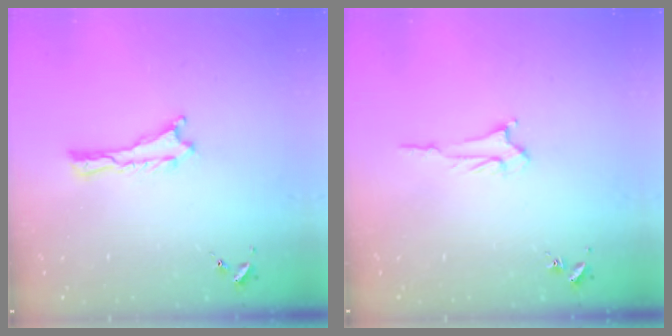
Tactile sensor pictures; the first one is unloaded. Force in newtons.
{"total": 3.0, "press": 3.0, "slide": 0.3}